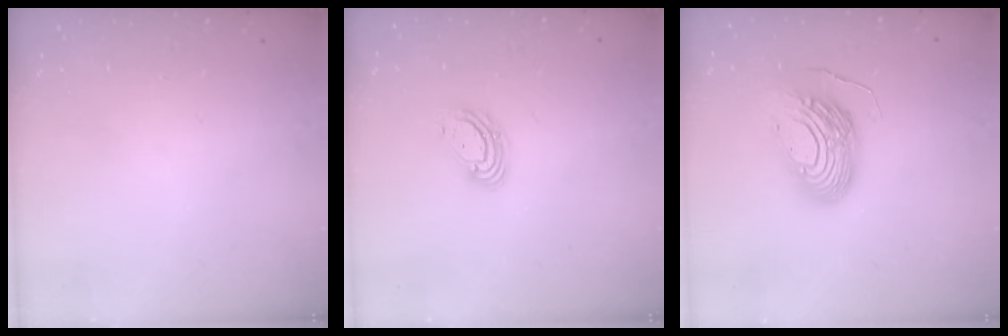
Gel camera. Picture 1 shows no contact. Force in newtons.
{"total": 6.4, "press": 6.3, "slide": 1.2}
{"total": 15.7, "press": 15.7, "slide": 1.3}